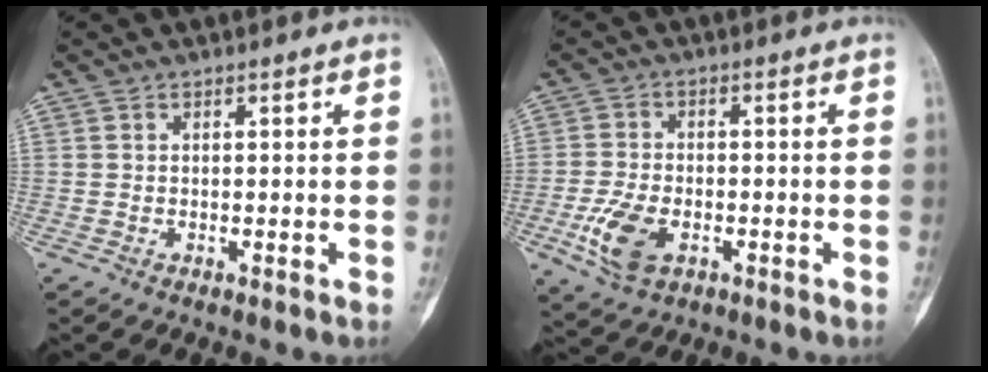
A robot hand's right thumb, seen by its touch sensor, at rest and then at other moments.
{"total": 8.2, "force": [-2.9, 4.7, 6.0], "torque": [-0.127, 0.005, -0.051]}